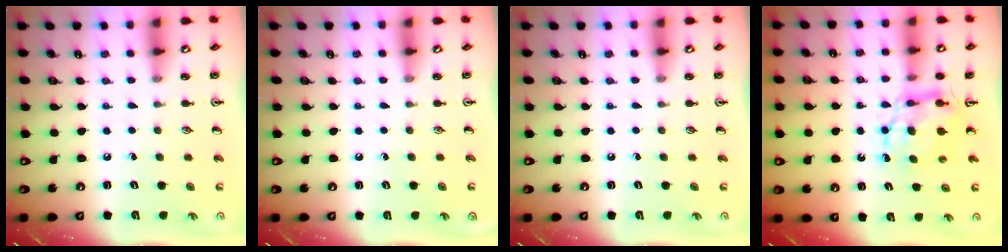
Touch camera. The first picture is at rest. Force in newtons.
{"total": 0.0}
{"total": 0.0}
{"total": 7.6, "press": 7.5, "slide": 0.7}